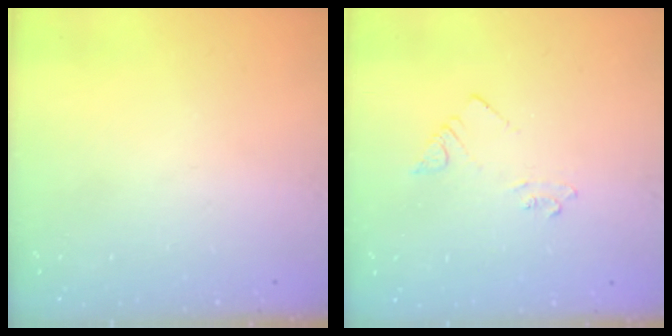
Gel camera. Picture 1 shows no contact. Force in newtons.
{"total": 3.6, "press": 3.6, "slide": 0.6}